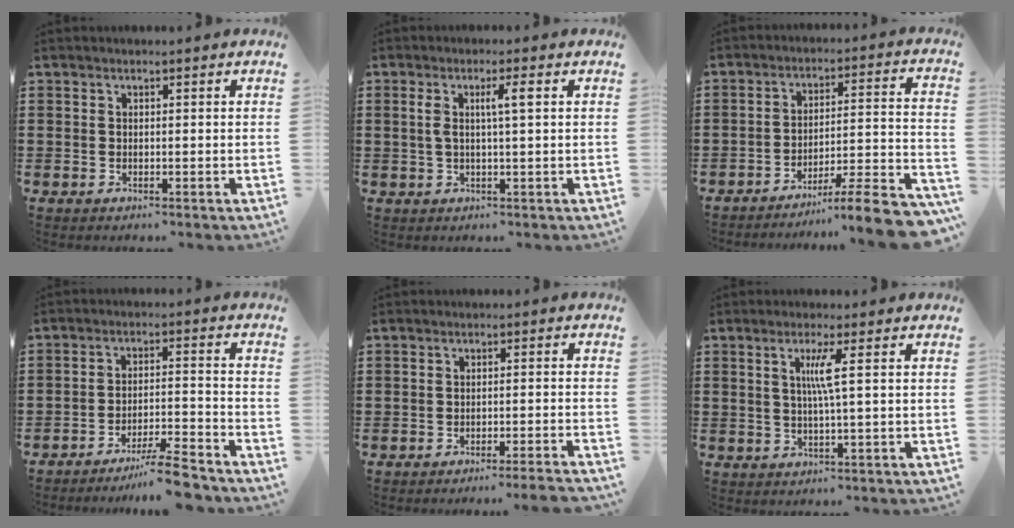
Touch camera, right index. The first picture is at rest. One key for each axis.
{"total": 3.7, "fx": 0.8, "fy": 0.3, "fz": 3.6, "tx": -0.069, "ty": 0.002, "tz": 0.009}
{"total": 8.0, "fx": -6.5, "fy": -0.1, "fz": 4.7, "tx": -0.067, "ty": -0.004, "tz": -0.126}
{"total": 7.0, "fx": -6.2, "fy": -0.1, "fz": 3.3, "tx": -0.056, "ty": -0.003, "tz": -0.118}
{"total": 2.5, "fx": -2.3, "fy": -0.7, "fz": 0.9, "tx": -0.015, "ty": -0.005, "tz": -0.046}
{"total": 3.8, "fx": 0.8, "fy": -0.7, "fz": 3.6, "tx": -0.071, "ty": -0.006, "tz": 0.008}